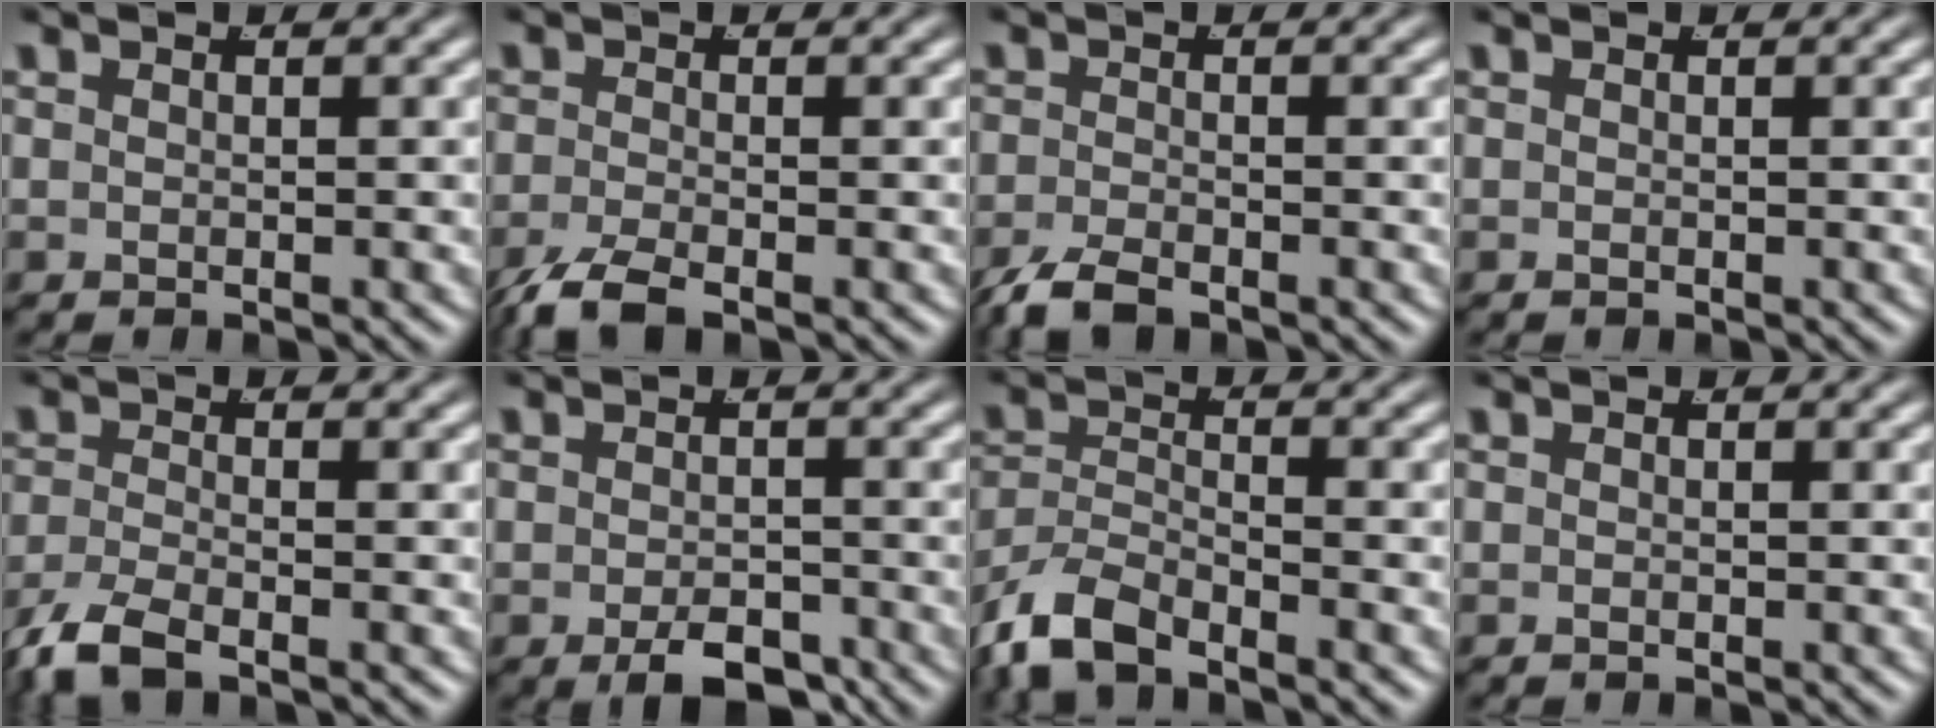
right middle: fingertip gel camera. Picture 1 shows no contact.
{"total": 3.6, "force": [-2.8, 1.0, 1.9], "torque": [-0.048, -0.019, -0.038]}
{"total": 3.0, "force": [-2.6, 0.8, 1.2], "torque": [-0.033, -0.018, -0.038]}
{"total": 0.0}
{"total": 3.8, "force": [-2.9, 1.1, 2.2], "torque": [-0.052, -0.017, -0.039]}
{"total": 3.8, "force": [-2.8, 1.2, 2.3], "torque": [-0.025, -0.013, -0.041]}
{"total": 5.6, "force": [-3.9, 3.1, 2.5], "torque": [-0.064, -0.021, -0.063]}
{"total": 0.0}